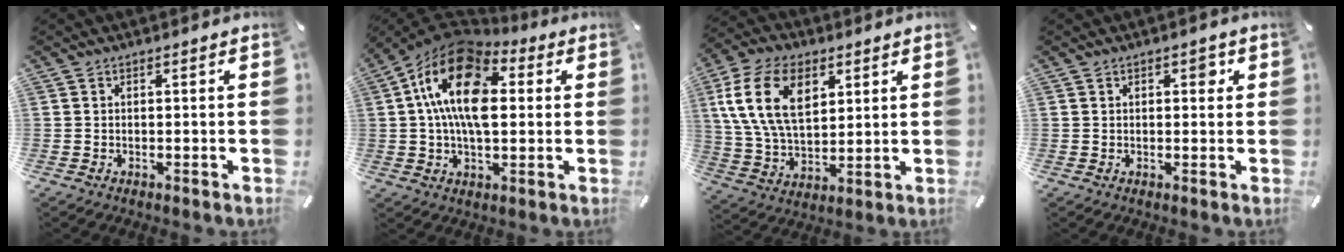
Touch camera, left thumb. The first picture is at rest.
{"total": 17.6, "force": [2.9, 10.5, 13.8], "torque": [-0.256, 0.003, 0.046]}
{"total": 16.0, "force": [6.0, 10.3, 10.7], "torque": [-0.239, 0.000, 0.107]}
{"total": 2.4, "force": [0.9, 1.3, 1.8], "torque": [-0.013, -0.002, 0.009]}